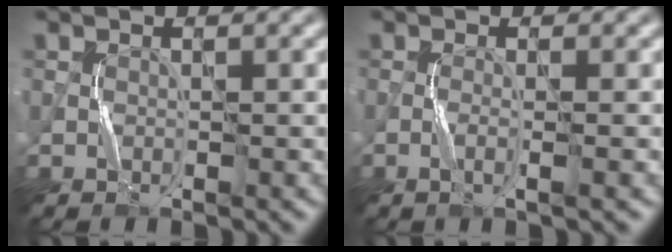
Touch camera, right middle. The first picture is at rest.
{"total": 1.1, "force": [-0.3, -0.2, 1.0], "torque": [-0.024, 0.001, -0.009]}